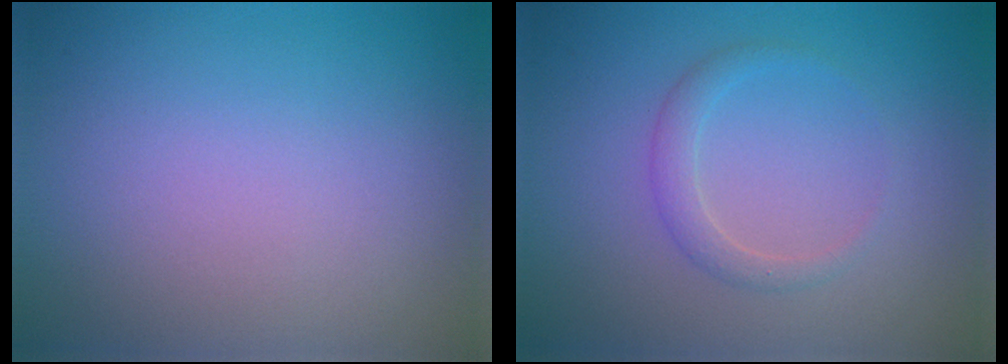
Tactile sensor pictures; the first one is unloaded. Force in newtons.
{"total": 1.7, "press": 1.7, "slide": 0.0}